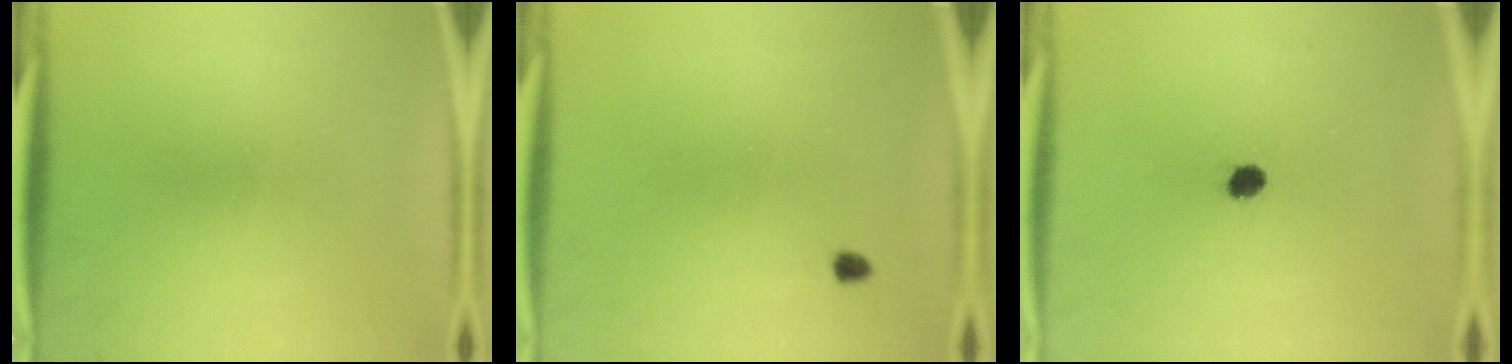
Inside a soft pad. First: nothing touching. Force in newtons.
{"total": 1.2}
{"total": 2.4}